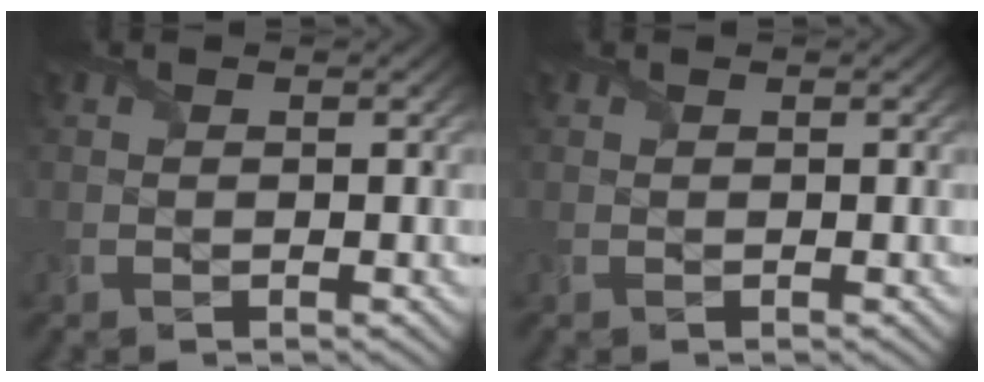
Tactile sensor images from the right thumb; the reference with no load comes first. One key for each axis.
{"total": 0.0}